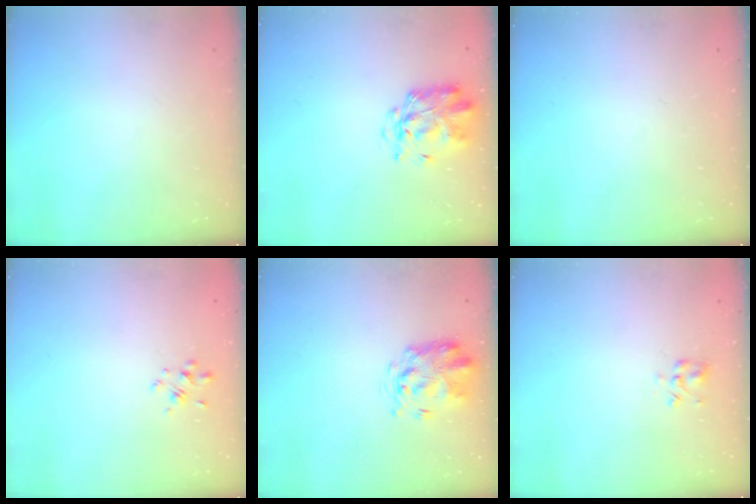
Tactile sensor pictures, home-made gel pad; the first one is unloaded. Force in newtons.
{"total": 2.9, "press": 2.8, "slide": 0.7}
{"total": 0.0}
{"total": 2.2, "press": 2.0, "slide": 0.9}
{"total": 3.1, "press": 2.9, "slide": 1.0}
{"total": 4.1, "press": 4.0, "slide": 0.9}